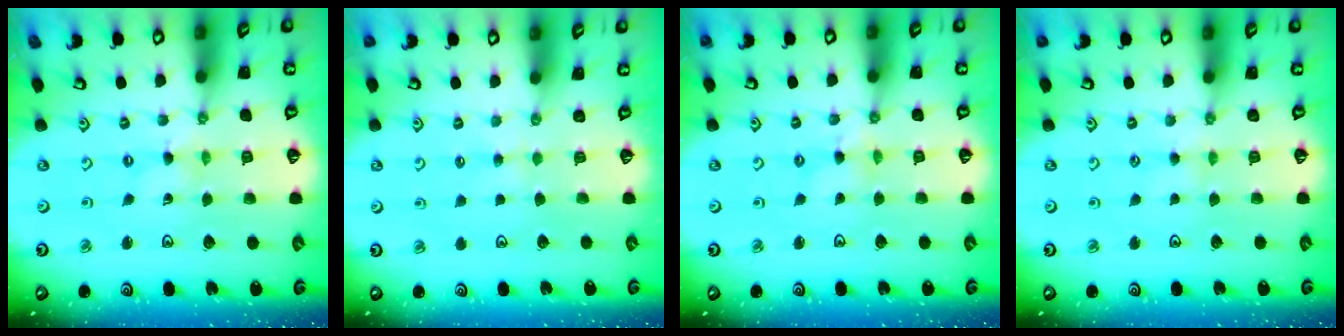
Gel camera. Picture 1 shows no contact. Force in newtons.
{"total": 1.5, "press": 1.5, "slide": 0.4}
{"total": 2.0, "press": 2.0, "slide": 0.2}
{"total": 2.5, "press": 2.5, "slide": 0.4}